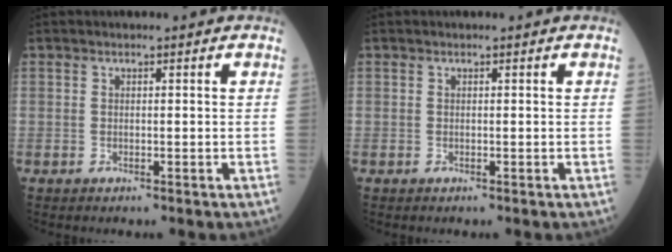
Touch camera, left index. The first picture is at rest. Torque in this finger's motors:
{"motor_torque": [-0.03, 0.13, 0.00, 0.00]}